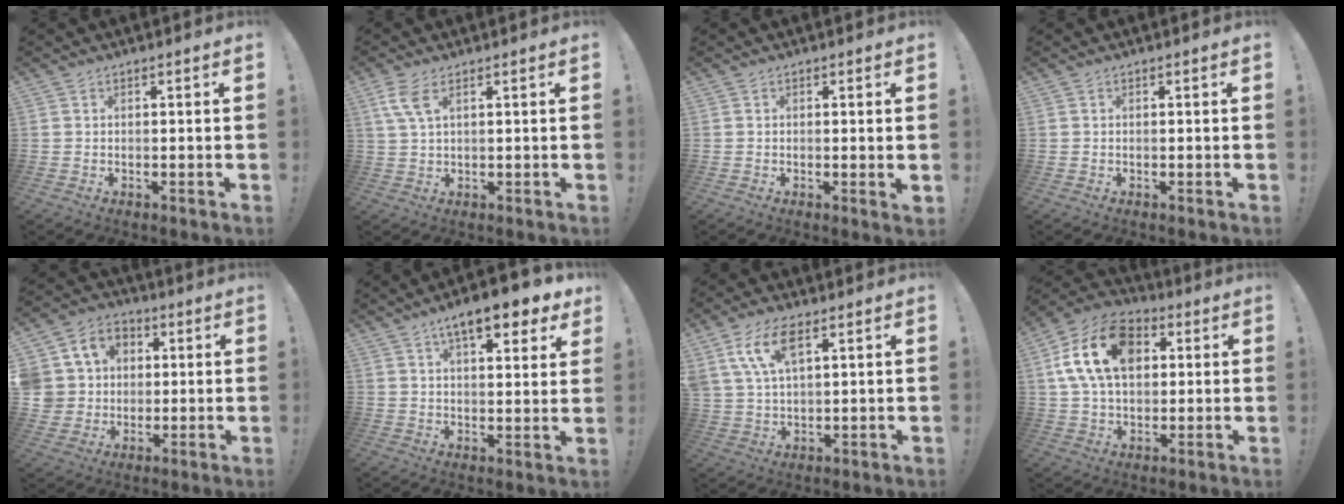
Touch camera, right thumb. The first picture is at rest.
{"total": 6.0, "force": [2.9, 2.3, 4.8], "torque": [-0.101, -0.003, 0.054]}
{"total": 1.8, "force": [0.4, -0.1, 1.7], "torque": [-0.017, -0.008, 0.005]}
{"total": 0.0}
{"total": 10.5, "force": [1.3, 9.9, 3.1], "torque": [-0.061, 0.002, 0.035]}
{"total": 11.3, "force": [7.0, 3.2, 8.3], "torque": [-0.113, -0.040, 0.113]}
{"total": 10.3, "force": [5.0, 4.8, 7.6], "torque": [-0.155, -0.002, 0.096]}
{"total": 18.5, "force": [5.1, 12.6, 12.5], "torque": [-0.221, -0.001, 0.093]}